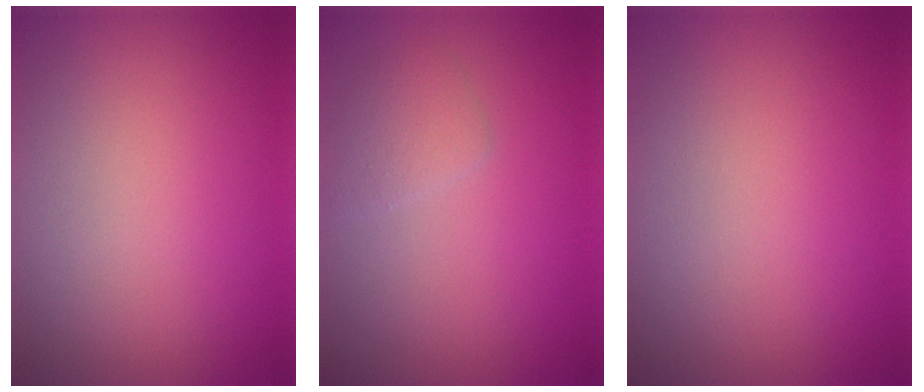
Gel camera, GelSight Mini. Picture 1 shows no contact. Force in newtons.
{"total": 1.5, "press": 1.5, "slide": 0.1}
{"total": 0.0}